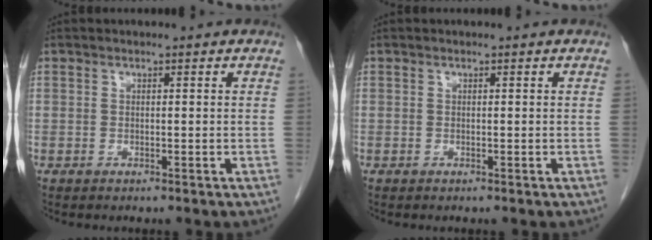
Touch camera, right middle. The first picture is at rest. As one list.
[{"total": 0.0}]